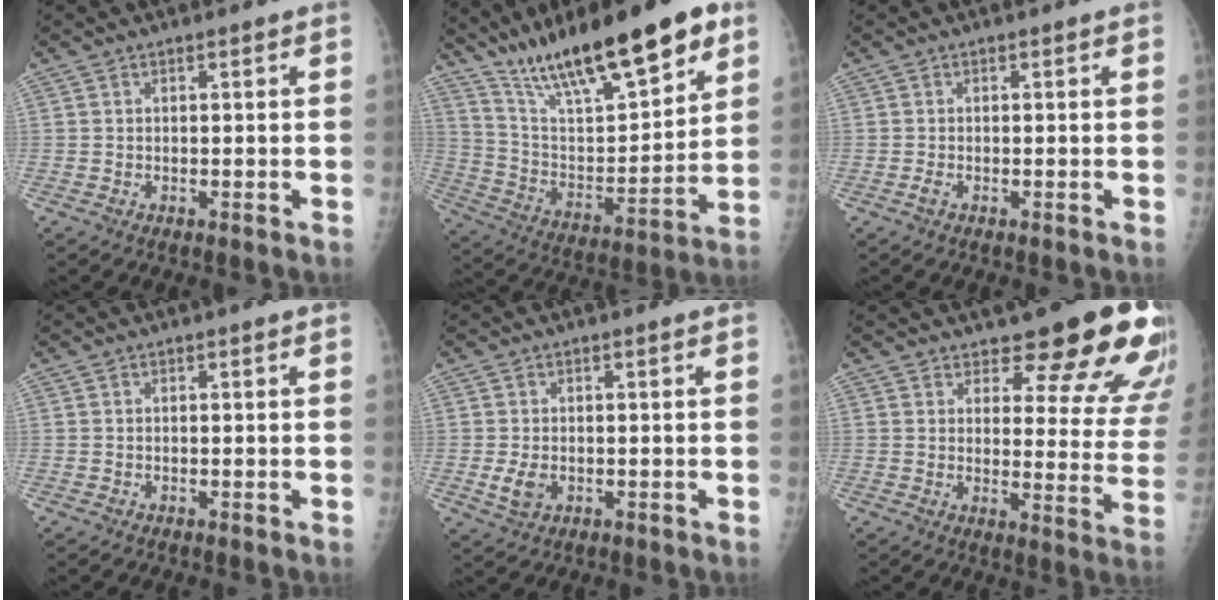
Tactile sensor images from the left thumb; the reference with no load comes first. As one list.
[{"total": 25.8, "force": [16.9, 7.2, 18.1], "torque": [-0.273, -0.047, 0.292]}, {"total": 0.7, "force": [-0.2, 0.3, 0.6], "torque": [-0.012, -0.002, -0.006]}, {"total": 0.0}, {"total": 3.2, "force": [-0.6, 2.1, 2.3], "torque": [-0.046, -0.005, -0.008]}, {"total": 17.4, "force": [13.9, 5.4, 9.1], "torque": [-0.066, -0.095, 0.155]}]